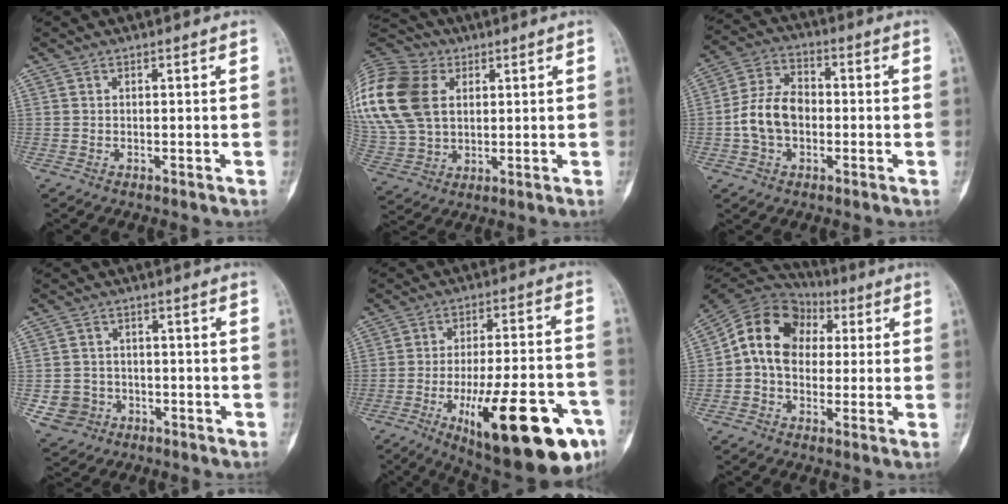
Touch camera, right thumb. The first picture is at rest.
{"total": 23.4, "force": [5.9, 16.8, 15.1], "torque": [-0.347, 0.019, 0.115]}
{"total": 9.9, "force": [-1.4, 6.9, 6.9], "torque": [-0.123, 0.030, -0.034]}
{"total": 5.9, "force": [-1.9, 5.4, 1.2], "torque": [-0.006, 0.017, -0.027]}
{"total": 25.7, "force": [-10.8, 7.9, 21.9], "torque": [-0.279, 0.035, -0.147]}
{"total": 13.6, "force": [1.6, 10.5, 8.5], "torque": [-0.128, 0.034, 0.016]}